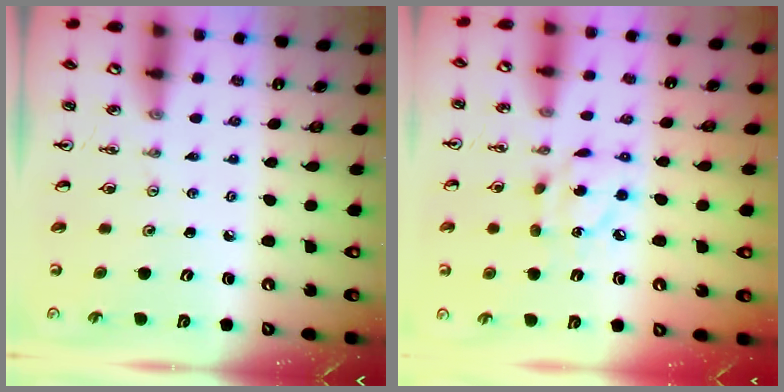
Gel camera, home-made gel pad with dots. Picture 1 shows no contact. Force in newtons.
{"total": 8.3, "press": 8.3, "slide": 0.2}